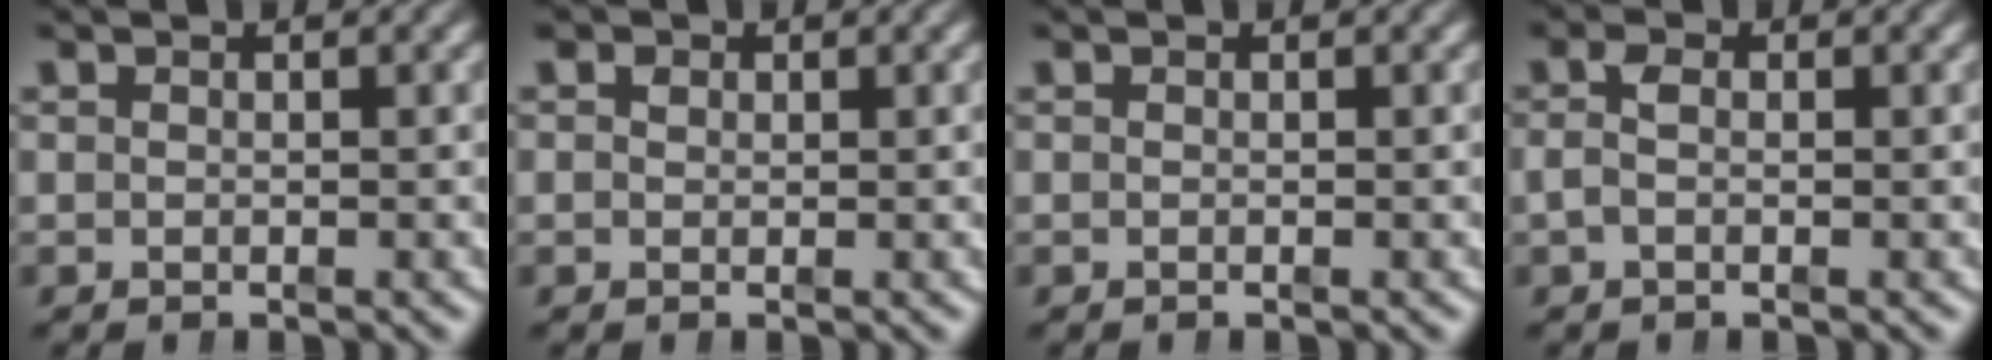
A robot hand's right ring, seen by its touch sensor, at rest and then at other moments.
{"total": 0.6, "force": [0.3, 0.4, 0.2], "torque": [0.000, -0.004, 0.009]}
{"total": 0.0}
{"total": 1.3, "force": [-0.3, 0.4, 1.2], "torque": [-0.033, -0.007, -0.002]}